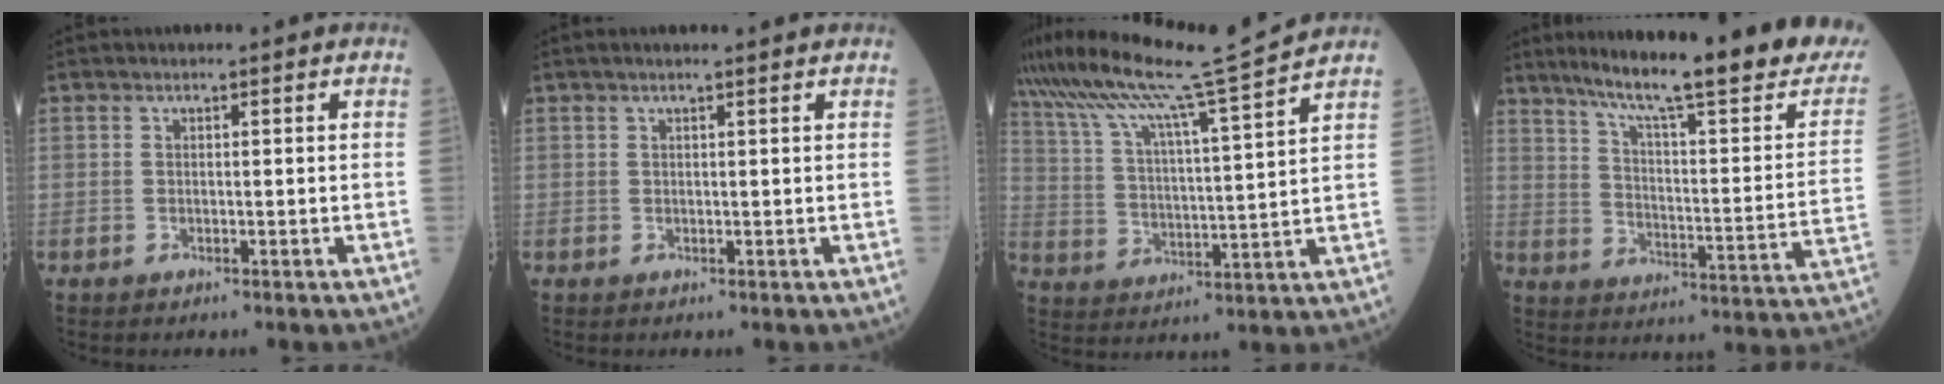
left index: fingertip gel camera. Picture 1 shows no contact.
{"total": 2.3, "force": [1.9, -0.2, 1.3], "torque": [-0.015, 0.016, 0.028]}
{"total": 16.7, "force": [14.4, -2.6, 7.9], "torque": [-0.151, -0.018, 0.234]}
{"total": 26.7, "force": [21.8, 1.8, 15.4], "torque": [-0.231, -0.052, 0.288]}